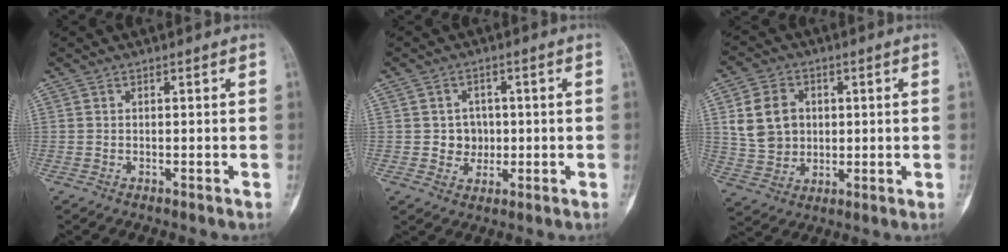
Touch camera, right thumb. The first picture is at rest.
{"total": 4.5, "force": [0.0, 4.2, 1.6], "torque": [0.003, 0.007, 0.000]}
{"total": 10.7, "force": [1.8, 9.0, 5.4], "torque": [-0.071, 0.004, 0.036]}